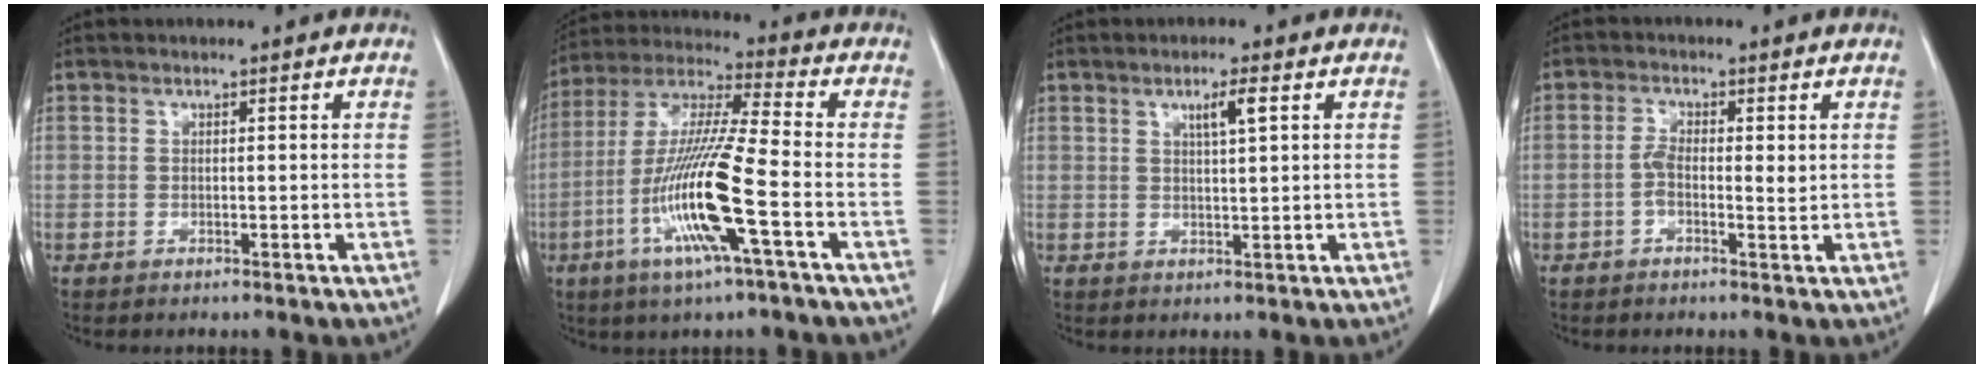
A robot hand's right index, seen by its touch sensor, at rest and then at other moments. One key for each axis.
{"total": 15.3, "fx": -5.0, "fy": 0.0, "fz": 14.4, "tx": -0.298, "ty": -0.012, "tz": -0.102}
{"total": 3.0, "fx": 1.4, "fy": 0.1, "fz": 2.7, "tx": -0.047, "ty": -0.001, "tz": 0.024}
{"total": 3.5, "fx": 0.0, "fy": 1.3, "fz": 3.3, "tx": -0.058, "ty": 0.005, "tz": -0.003}